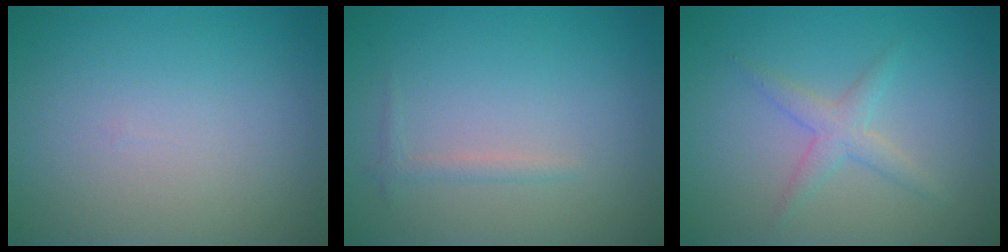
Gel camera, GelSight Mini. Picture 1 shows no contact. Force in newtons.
{"total": 0.9, "press": 0.9, "slide": 0.1}
{"total": 2.0, "press": 2.0, "slide": 0.0}